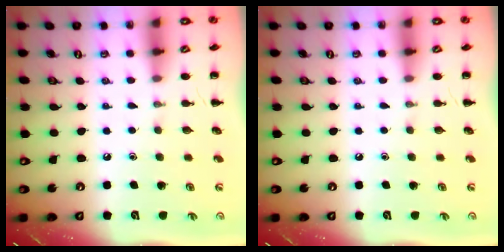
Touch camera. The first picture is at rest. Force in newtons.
{"total": 0.0}